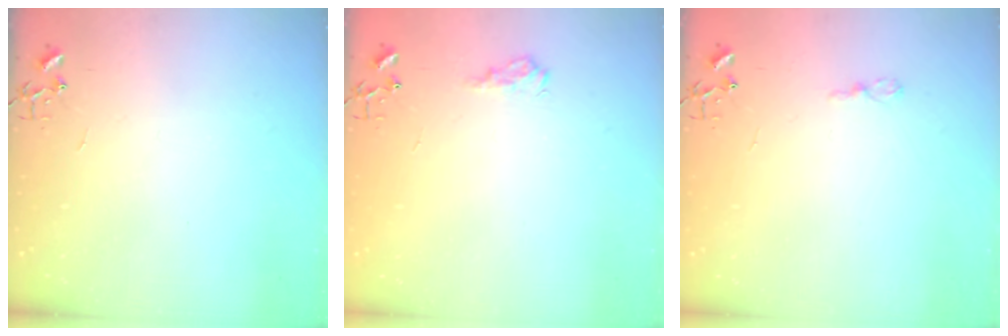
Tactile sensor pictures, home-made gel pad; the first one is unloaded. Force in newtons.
{"total": 8.2, "press": 8.2, "slide": 0.9}
{"total": 3.8, "press": 3.8, "slide": 0.4}